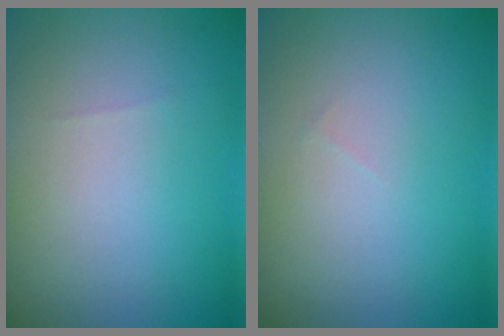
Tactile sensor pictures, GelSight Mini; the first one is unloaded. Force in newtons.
{"total": 0.0}